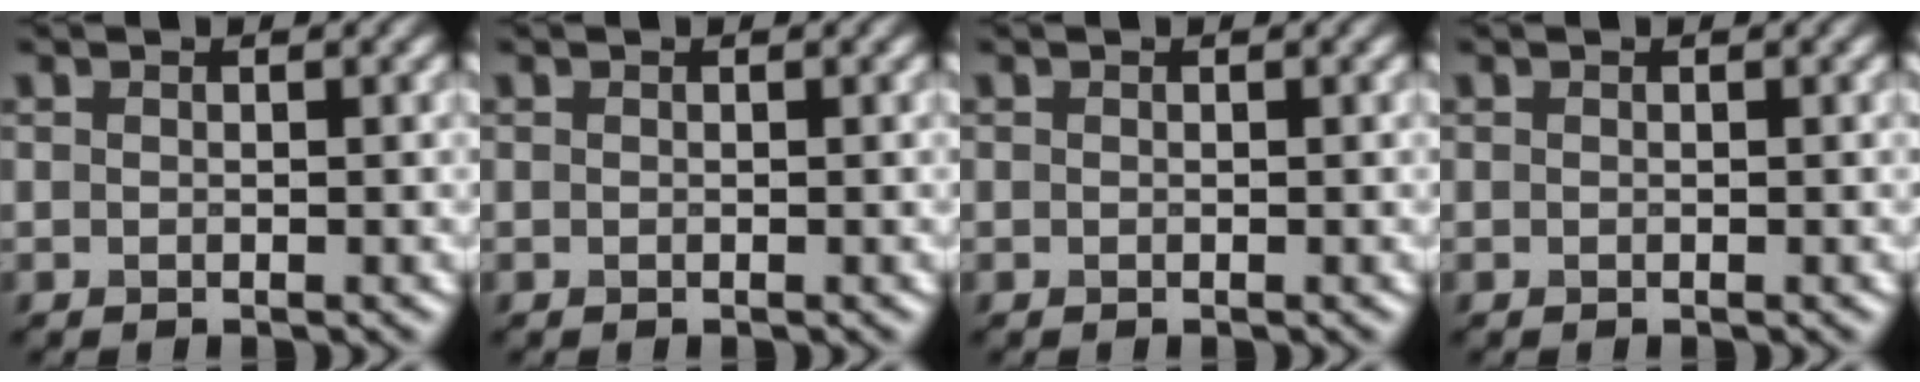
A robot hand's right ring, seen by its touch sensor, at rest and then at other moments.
{"total": 0.0}
{"total": 0.0}
{"total": 0.0}